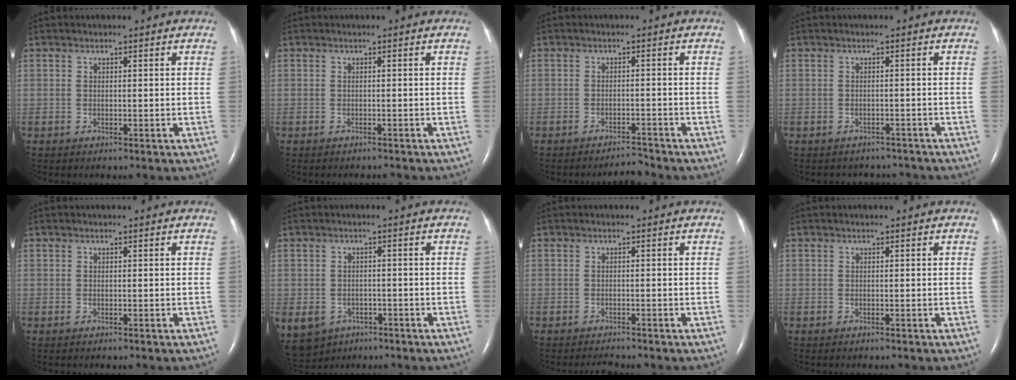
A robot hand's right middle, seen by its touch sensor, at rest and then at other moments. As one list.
[{"total": 0.8, "force": [-0.8, 0.0, 0.0], "torque": [-0.003, -0.004, -0.009]}, {"total": 2.2, "force": [-2.2, -0.1, -0.1], "torque": [-0.001, -0.010, -0.033]}, {"total": 4.2, "force": [-3.8, 1.7, -0.3], "torque": [0.000, 0.006, -0.043]}, {"total": 0.0}, {"total": 11.6, "force": [-6.1, 9.1, 3.9], "torque": [-0.121, -0.003, -0.080]}, {"total": 1.3, "force": [-1.3, 0.0, 0.2], "torque": [-0.008, -0.007, -0.017]}, {"total": 0.0}]